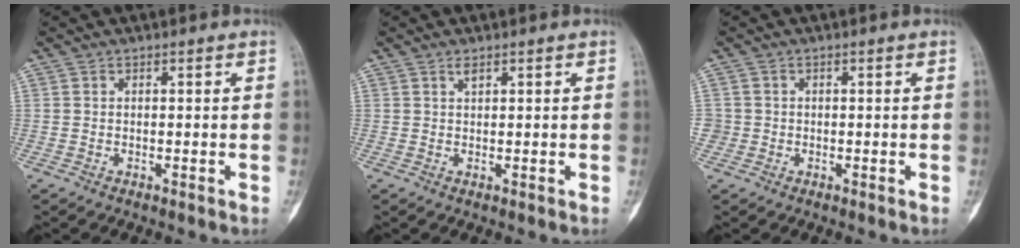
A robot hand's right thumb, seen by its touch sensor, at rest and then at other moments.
{"total": 1.0, "force": [0.7, 0.3, 0.7], "torque": [-0.008, -0.003, 0.013]}
{"total": 1.8, "force": [-0.4, 1.8, 0.0], "torque": [0.013, 0.008, -0.011]}